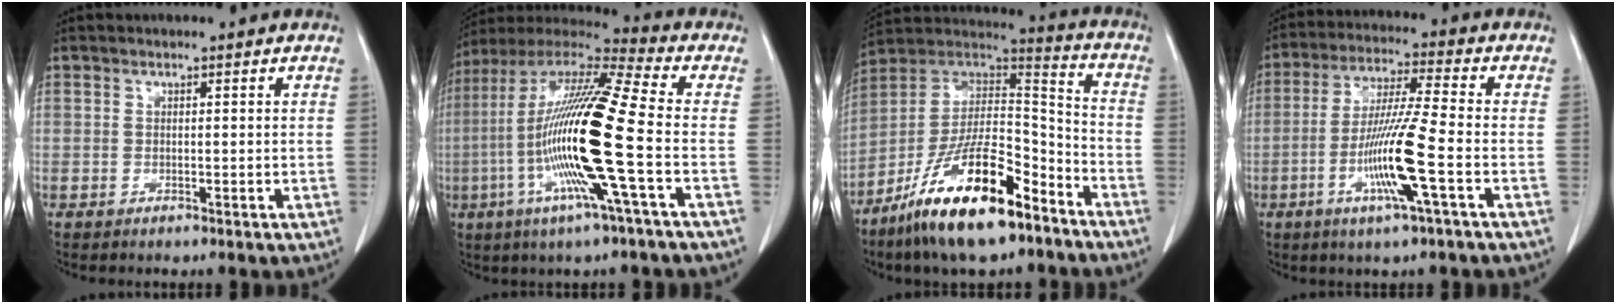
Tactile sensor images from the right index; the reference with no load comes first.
{"total": 20.1, "force": [-4.0, -0.1, 19.7], "torque": [-0.397, -0.012, -0.092]}
{"total": 20.7, "force": [-13.0, 5.5, 15.2], "torque": [-0.276, 0.004, -0.230]}
{"total": 11.5, "force": [-3.6, -0.6, 10.9], "torque": [-0.215, -0.012, -0.073]}